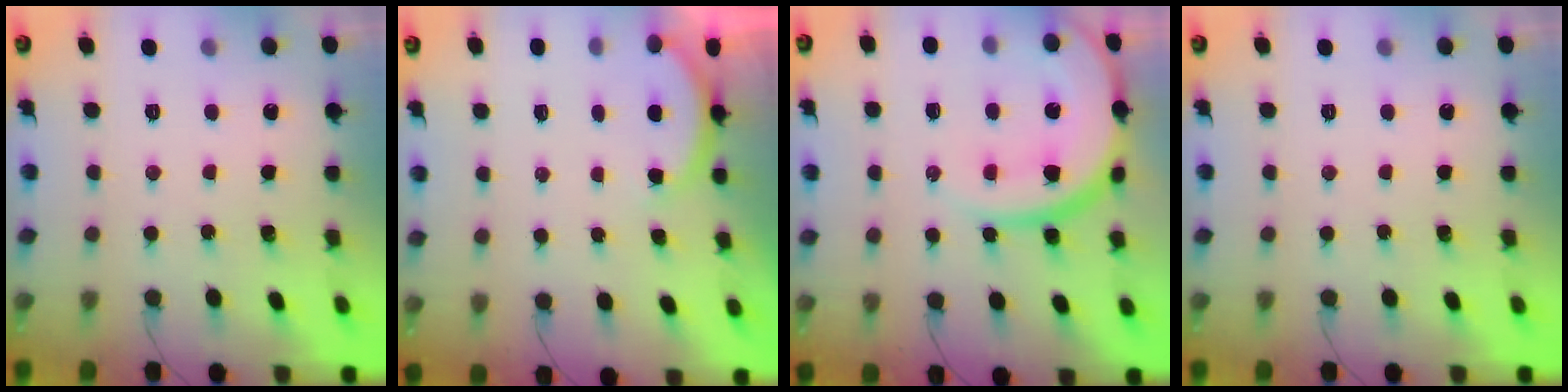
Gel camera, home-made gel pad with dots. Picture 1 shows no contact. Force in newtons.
{"total": 2.3, "press": 2.2, "slide": 0.6}
{"total": 18.4, "press": 18.2, "slide": 2.9}
{"total": 0.0}